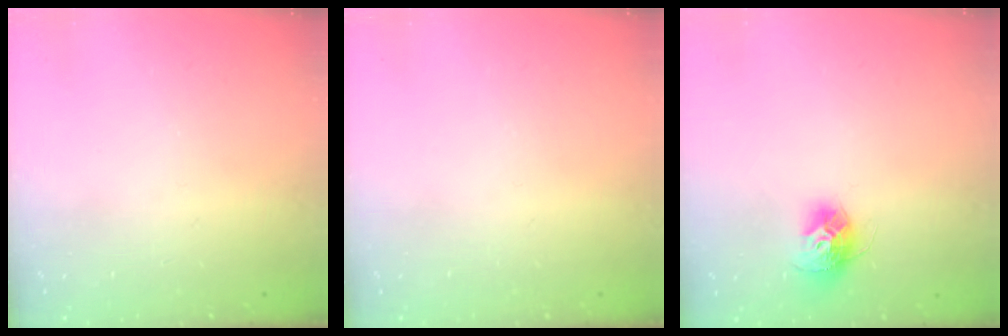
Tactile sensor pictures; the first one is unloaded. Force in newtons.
{"total": 0.0}
{"total": 11.2, "press": 11.2, "slide": 0.8}